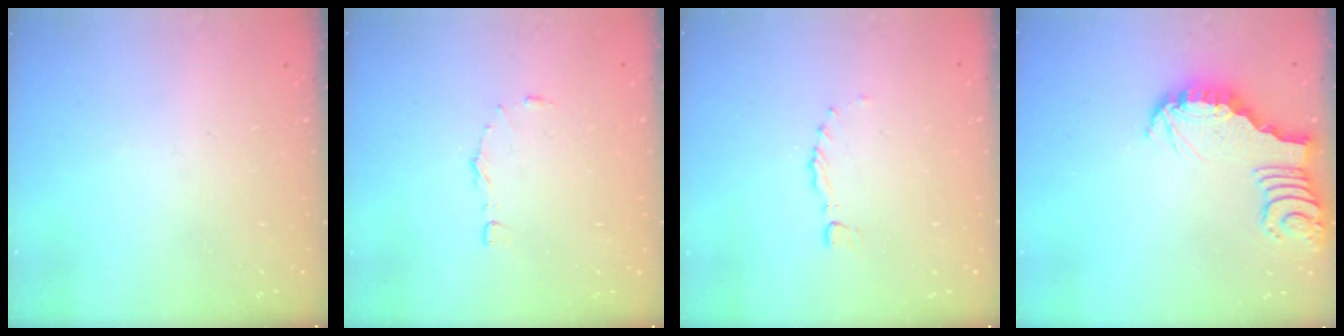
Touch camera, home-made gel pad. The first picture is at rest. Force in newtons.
{"total": 5.1, "press": 5.0, "slide": 0.6}
{"total": 0.0}
{"total": 3.5, "press": 3.5, "slide": 0.3}